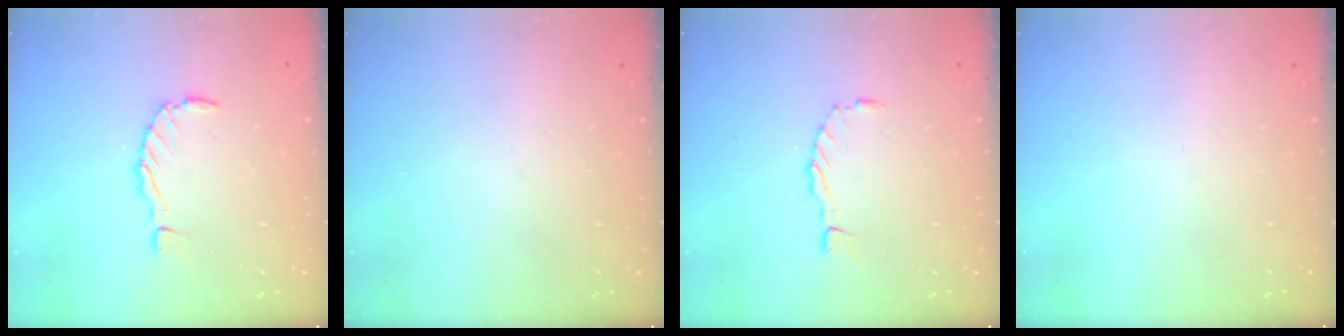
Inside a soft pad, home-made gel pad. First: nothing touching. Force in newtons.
{"total": 0.0}
{"total": 0.6, "press": 0.6, "slide": 0.1}
{"total": 0.0}